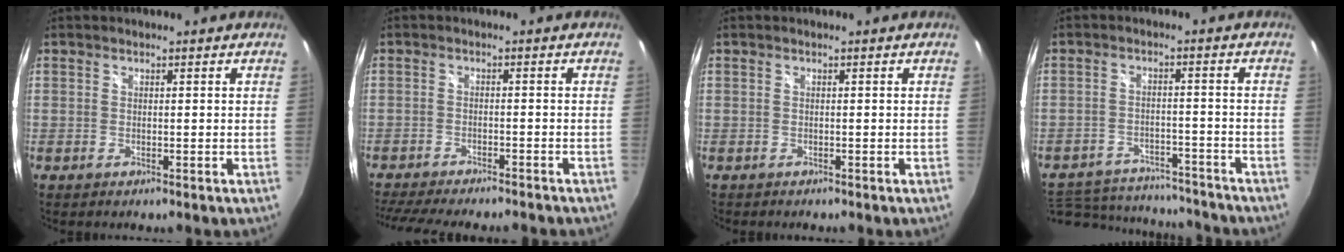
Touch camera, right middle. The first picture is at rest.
{"total": 13.9, "force": [-12.2, 2.4, 6.2], "torque": [-0.135, -0.022, -0.184]}
{"total": 0.7, "force": [-0.6, 0.4, -0.1], "torque": [-0.001, 0.002, -0.011]}
{"total": 19.7, "force": [-16.6, 7.4, 7.4], "torque": [-0.169, 0.006, -0.223]}